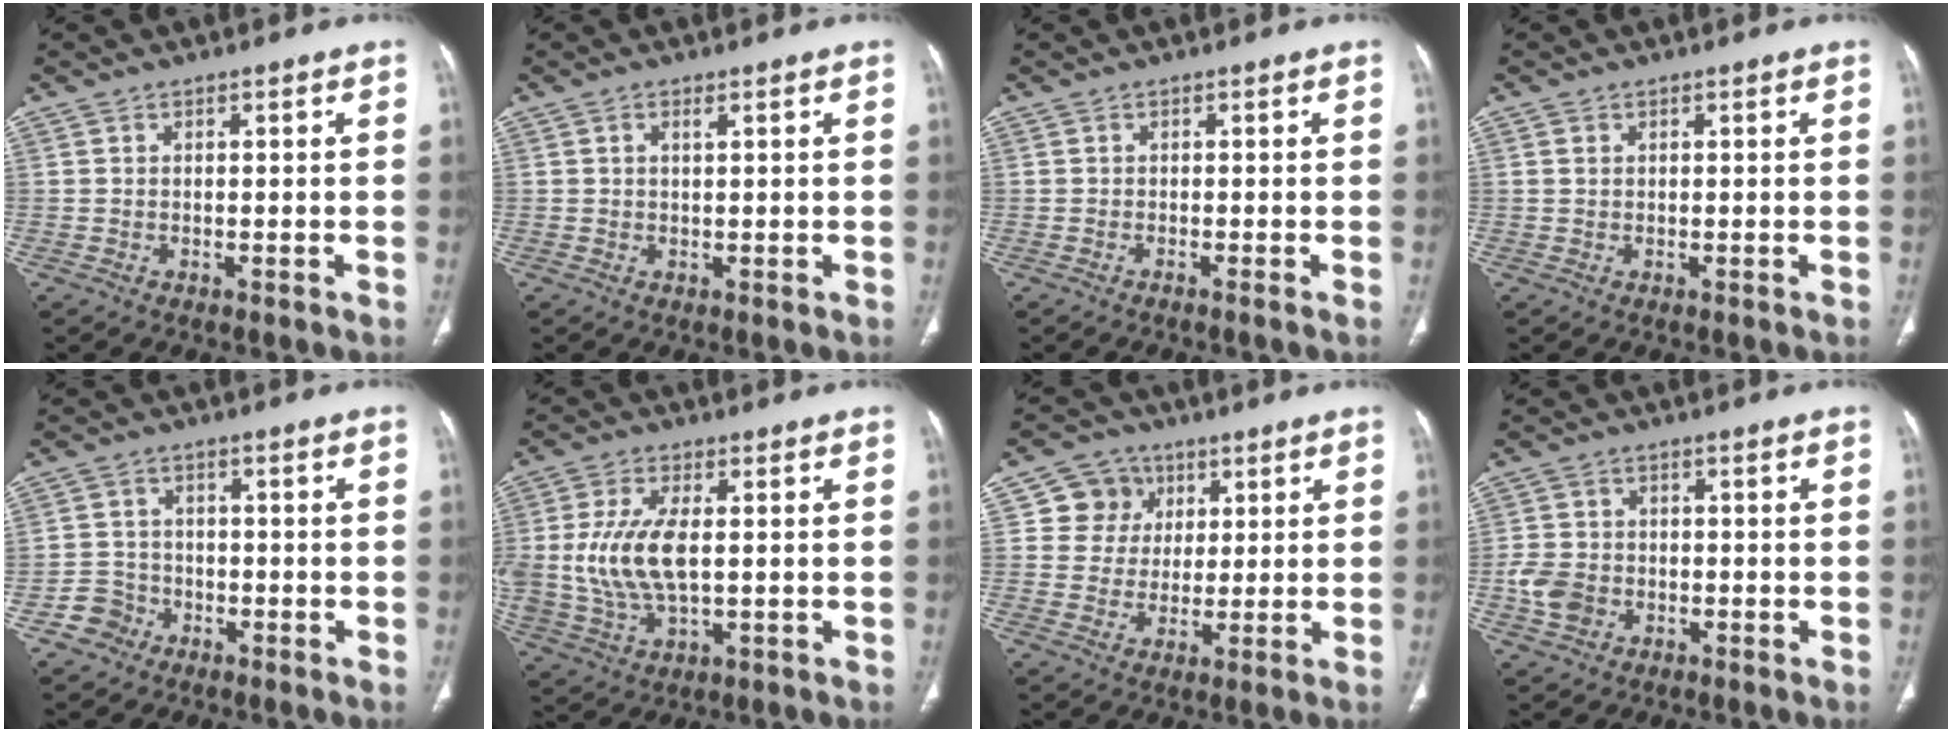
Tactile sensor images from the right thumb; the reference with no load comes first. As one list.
[{"total": 1.3, "force": [0.6, 0.5, 1.0], "torque": [-0.022, 0.002, 0.010]}, {"total": 0.8, "force": [-0.6, -0.2, 0.4], "torque": [-0.007, 0.002, -0.011]}, {"total": 1.0, "force": [0.3, 0.8, 0.6], "torque": [-0.011, 0.000, 0.008]}, {"total": 4.3, "force": [-2.3, 3.7, 0.2], "torque": [0.018, 0.024, -0.045]}, {"total": 12.4, "force": [0.5, 6.1, 10.7], "torque": [-0.235, -0.002, 0.018]}, {"total": 7.5, "force": [2.4, 7.0, 1.2], "torque": [0.017, 0.000, 0.038]}, {"total": 5.7, "force": [-1.8, 4.6, 2.9], "torque": [-0.053, 0.014, -0.032]}]